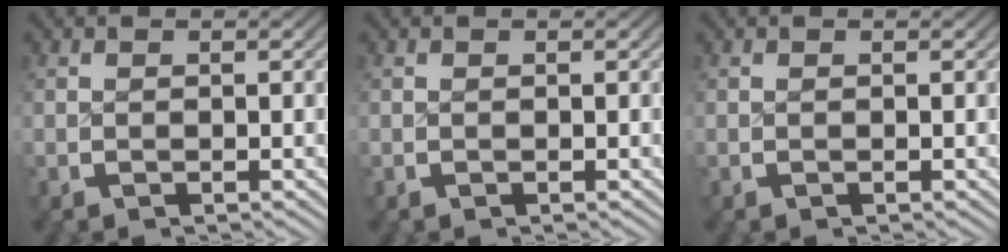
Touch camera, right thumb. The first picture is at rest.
{"total": 0.0}
{"total": 0.0}